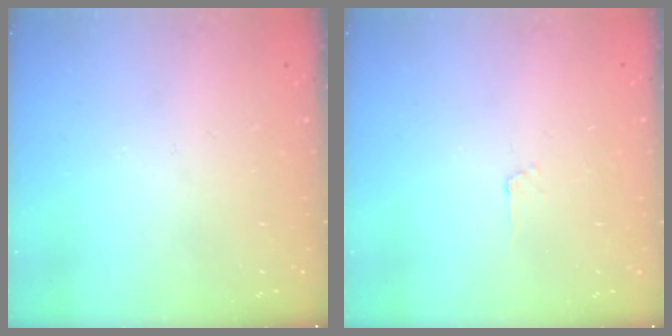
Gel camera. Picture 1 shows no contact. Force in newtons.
{"total": 2.5, "press": 2.5, "slide": 0.3}